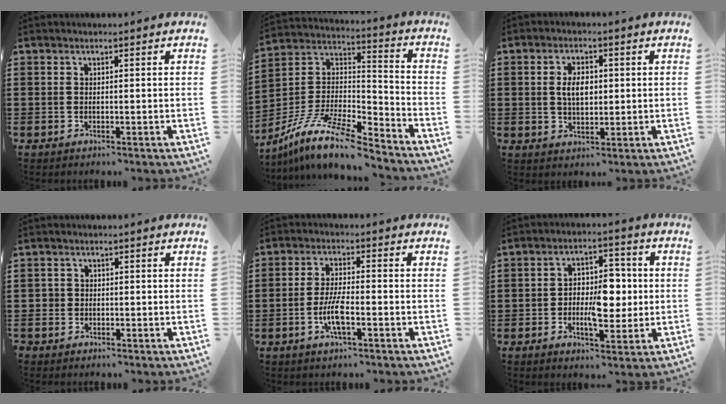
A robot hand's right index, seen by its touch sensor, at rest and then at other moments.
{"total": 12.6, "force": [-10.2, 2.3, 7.0], "torque": [-0.141, 0.022, -0.198]}
{"total": 4.4, "force": [0.4, 2.3, 3.7], "torque": [-0.066, 0.005, 0.004]}
{"total": 1.2, "force": [-0.5, 1.1, 0.1], "torque": [-0.005, 0.005, -0.012]}
{"total": 5.4, "force": [-1.9, 1.3, 4.9], "torque": [-0.110, -0.006, -0.041]}
{"total": 7.3, "force": [-0.7, 4.0, 6.1], "torque": [-0.102, 0.004, -0.017]}